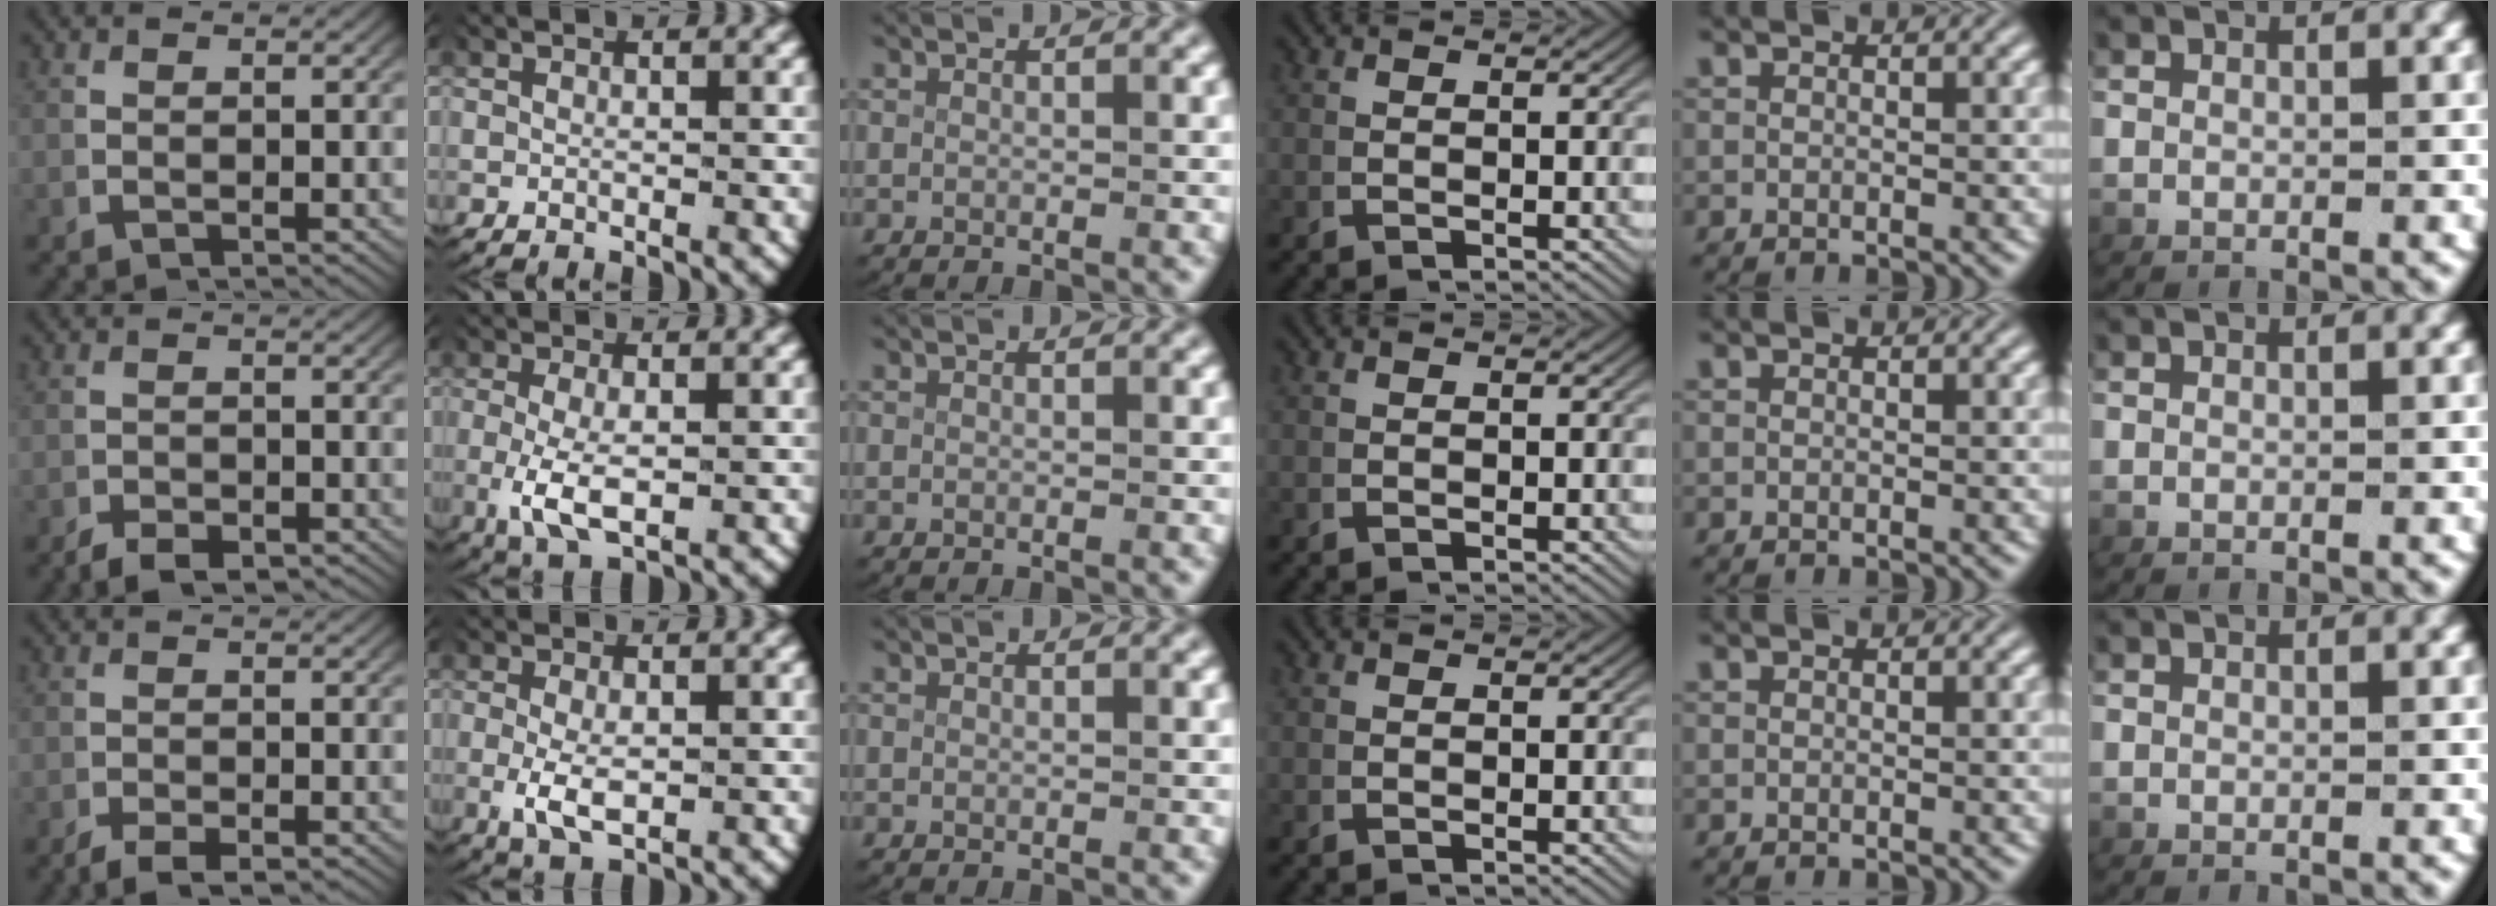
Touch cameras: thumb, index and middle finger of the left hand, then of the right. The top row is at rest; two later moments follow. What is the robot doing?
{"motion": "grasp_and_lifting", "object": "card"}